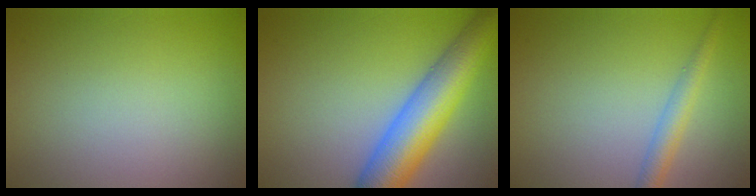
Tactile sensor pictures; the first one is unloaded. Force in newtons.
{"total": 8.4, "press": 8.4, "slide": 0.3}
{"total": 2.2, "press": 2.2, "slide": 0.1}